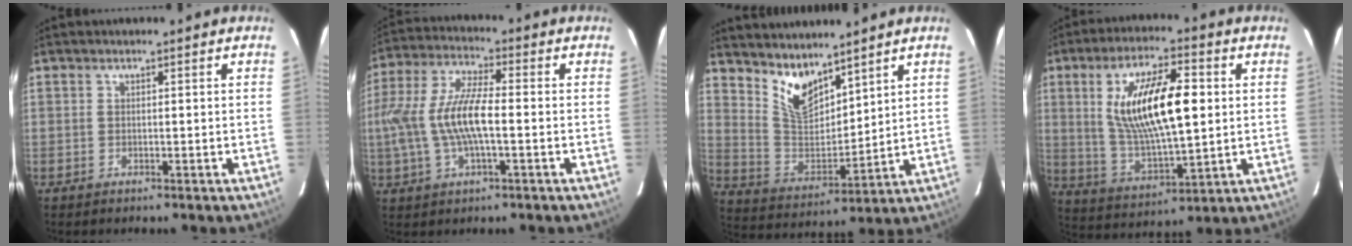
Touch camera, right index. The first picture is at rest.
{"total": 12.4, "force": [-1.6, 3.7, 11.7], "torque": [-0.242, 0.004, -0.029]}
{"total": 10.2, "force": [7.8, 4.3, 5.0], "torque": [-0.098, -0.005, 0.160]}
{"total": 17.7, "force": [3.2, 6.2, 16.2], "torque": [-0.298, 0.007, 0.070]}